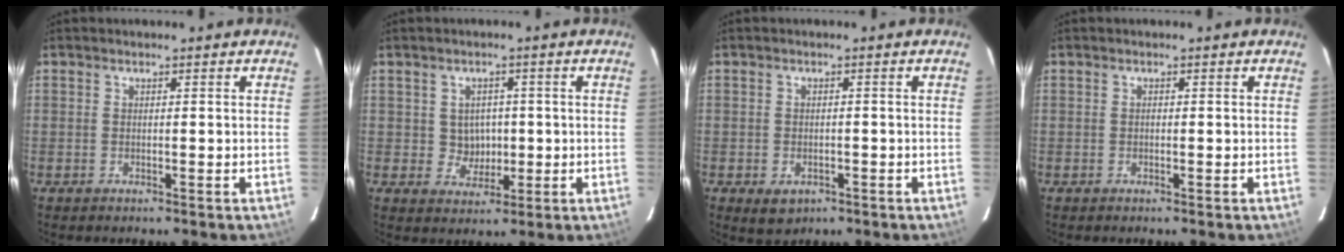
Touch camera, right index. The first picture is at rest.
{"total": 4.3, "force": [0.1, 4.1, 1.1], "torque": [-0.021, 0.010, 0.011]}
{"total": 4.2, "force": [-1.9, 3.0, 2.2], "torque": [-0.043, -0.007, -0.019]}
{"total": 0.0}